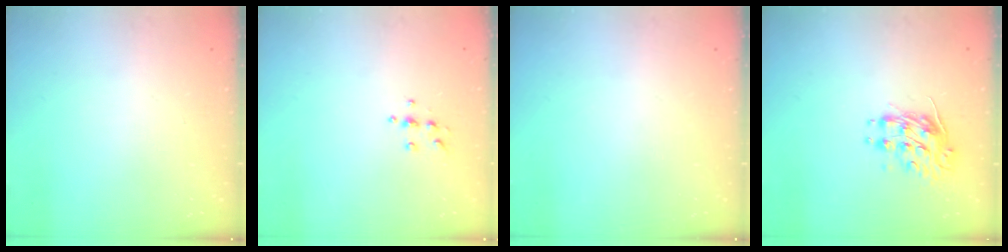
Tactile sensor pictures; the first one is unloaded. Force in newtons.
{"total": 4.3, "press": 4.3, "slide": 0.6}
{"total": 0.0}
{"total": 8.9, "press": 8.9, "slide": 0.2}